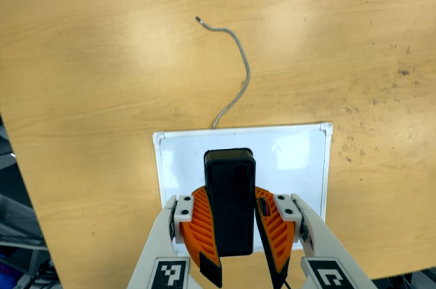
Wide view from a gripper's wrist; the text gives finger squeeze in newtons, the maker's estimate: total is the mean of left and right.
{"total": 11.3, "left": 10.3, "right": 12.4}